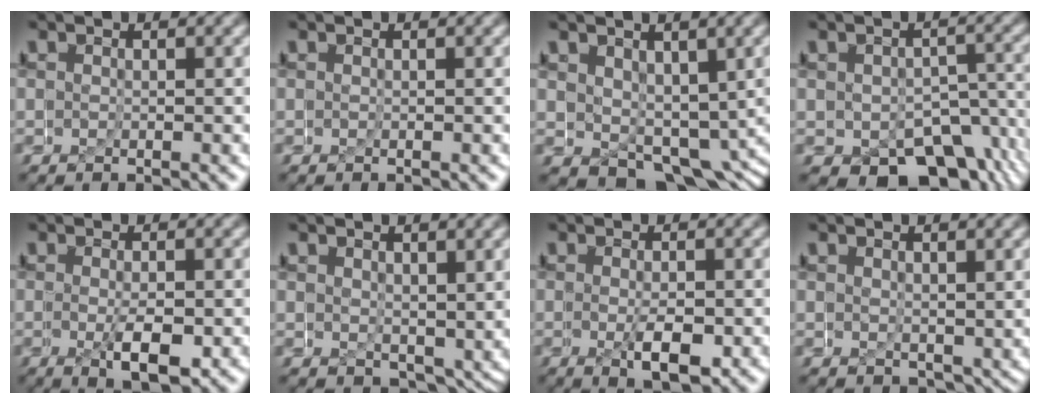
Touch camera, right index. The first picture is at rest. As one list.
[{"total": 0.0}, {"total": 6.4, "force": [-3.8, 4.2, 3.0], "torque": [-0.058, -0.034, -0.051]}, {"total": 7.3, "force": [-5.6, 3.7, 3.0], "torque": [-0.035, -0.025, -0.081]}, {"total": 3.2, "force": [-1.1, 1.0, 2.9], "torque": [-0.039, -0.017, -0.010]}, {"total": 1.7, "force": [-0.5, 1.2, 1.1], "torque": [-0.019, -0.020, 0.004]}, {"total": 2.9, "force": [-0.9, 1.0, 2.6], "torque": [-0.037, -0.015, -0.009]}, {"total": 1.2, "force": [0.6, 0.9, 0.6], "torque": [-0.014, -0.009, 0.016]}]